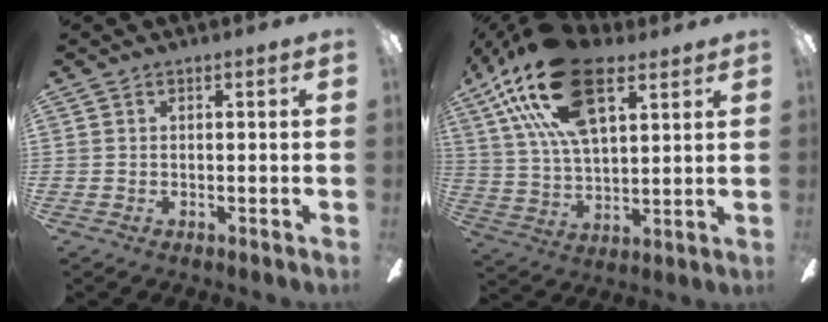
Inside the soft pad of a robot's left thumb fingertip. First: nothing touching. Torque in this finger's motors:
{"motor_torque": [0.89, 0.48, 2.06, -0.72, 0.78]}